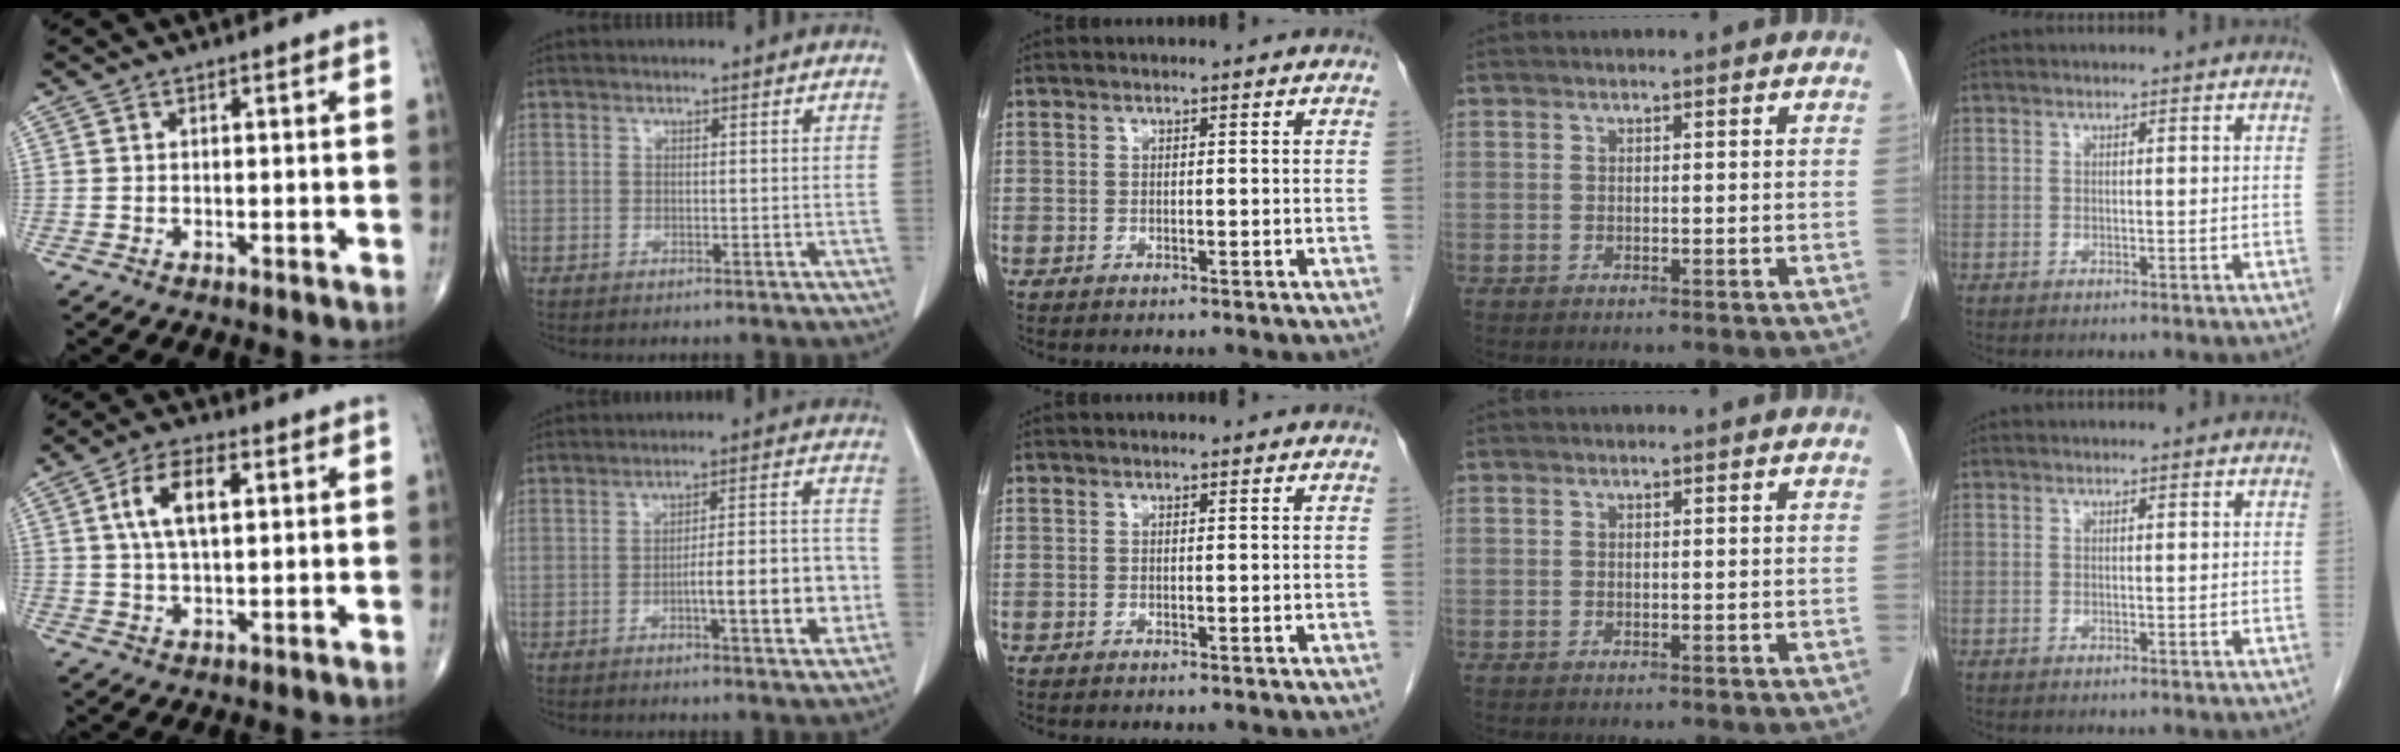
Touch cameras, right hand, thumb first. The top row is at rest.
{"thumb": {"total": 8.9, "force": [2.4, 4.2, 7.5], "torque": [-0.133, 0.002, 0.041]}, "index": {"total": 11.3, "force": [-3.0, 2.3, 10.6], "torque": [-0.154, 0.021, -0.038]}}